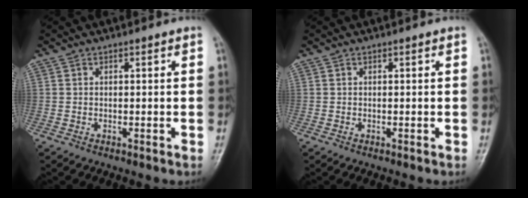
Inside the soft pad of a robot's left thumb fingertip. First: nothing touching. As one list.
[{"total": 0.0}]